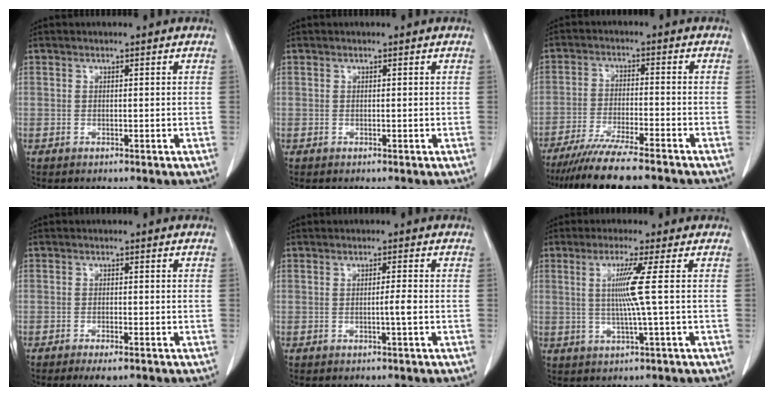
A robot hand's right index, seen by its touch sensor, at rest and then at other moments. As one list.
[{"total": 0.0}, {"total": 11.8, "force": [-9.9, 0.3, 6.4], "torque": [-0.096, -0.030, -0.158]}, {"total": 3.0, "force": [-2.1, 0.6, 2.0], "torque": [-0.031, -0.005, -0.028]}, {"total": 1.6, "force": [-0.4, -0.4, 1.5], "torque": [-0.026, -0.002, -0.008]}, {"total": 5.5, "force": [0.7, -1.8, 5.2], "torque": [-0.105, -0.005, 0.016]}]